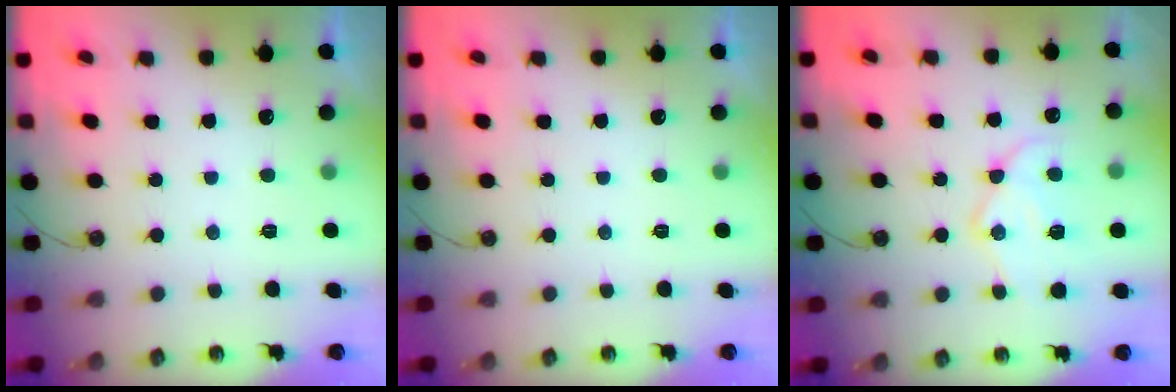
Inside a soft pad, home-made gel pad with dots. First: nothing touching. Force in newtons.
{"total": 0.0}
{"total": 13.8, "press": 13.7, "slide": 1.0}